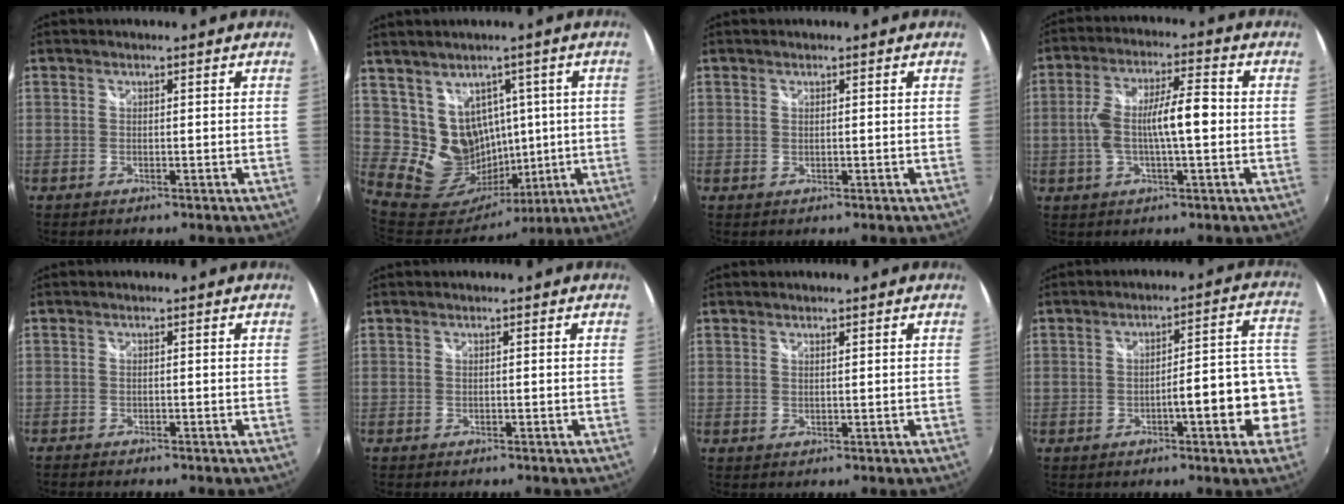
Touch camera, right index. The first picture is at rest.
{"total": 12.3, "force": [3.6, 11.3, 3.0], "torque": [-0.073, 0.011, 0.092]}
{"total": 0.0}
{"total": 11.5, "force": [-1.1, 2.8, 11.1], "torque": [-0.210, 0.008, -0.019]}
{"total": 1.9, "force": [-1.8, 0.3, 0.5], "torque": [-0.014, -0.012, -0.032]}
{"total": 0.0}
{"total": 0.7, "force": [0.6, 0.0, 0.4], "torque": [-0.006, 0.001, 0.011]}
{"total": 10.6, "force": [-3.6, 1.6, 9.9], "torque": [-0.120, 0.018, -0.041]}